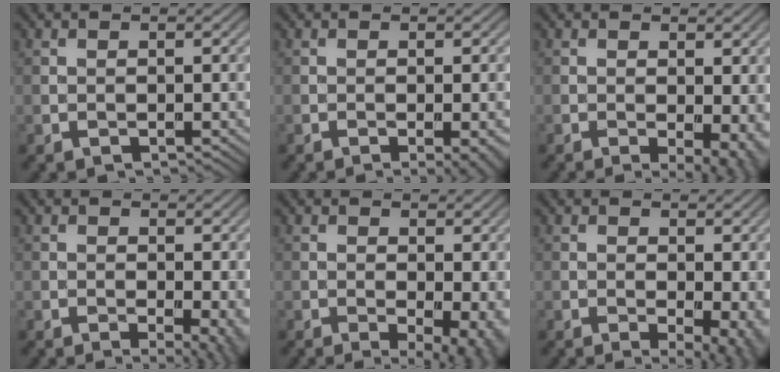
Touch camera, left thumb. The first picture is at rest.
{"total": 3.1, "force": [-1.2, 0.5, 2.8], "torque": [-0.035, 0.002, -0.018]}
{"total": 5.0, "force": [-1.1, 1.6, 4.6], "torque": [-0.066, -0.010, -0.010]}
{"total": 4.7, "force": [-0.5, 1.4, 4.4], "torque": [-0.055, -0.006, -0.004]}
{"total": 6.9, "force": [-0.9, 3.0, 6.2], "torque": [-0.078, -0.008, -0.004]}
{"total": 6.1, "force": [-0.5, 2.6, 5.5], "torque": [-0.068, -0.007, 0.000]}